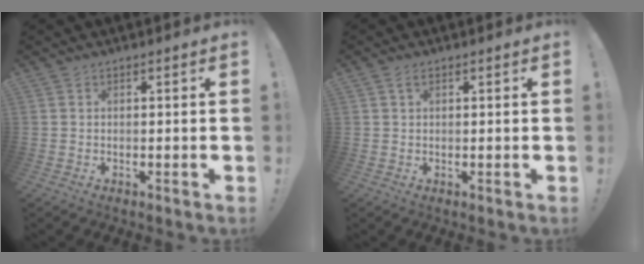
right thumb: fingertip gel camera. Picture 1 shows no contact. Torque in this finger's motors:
{"motor_torque": [-0.18, -0.15, -0.47, 0.18, 0.13]}